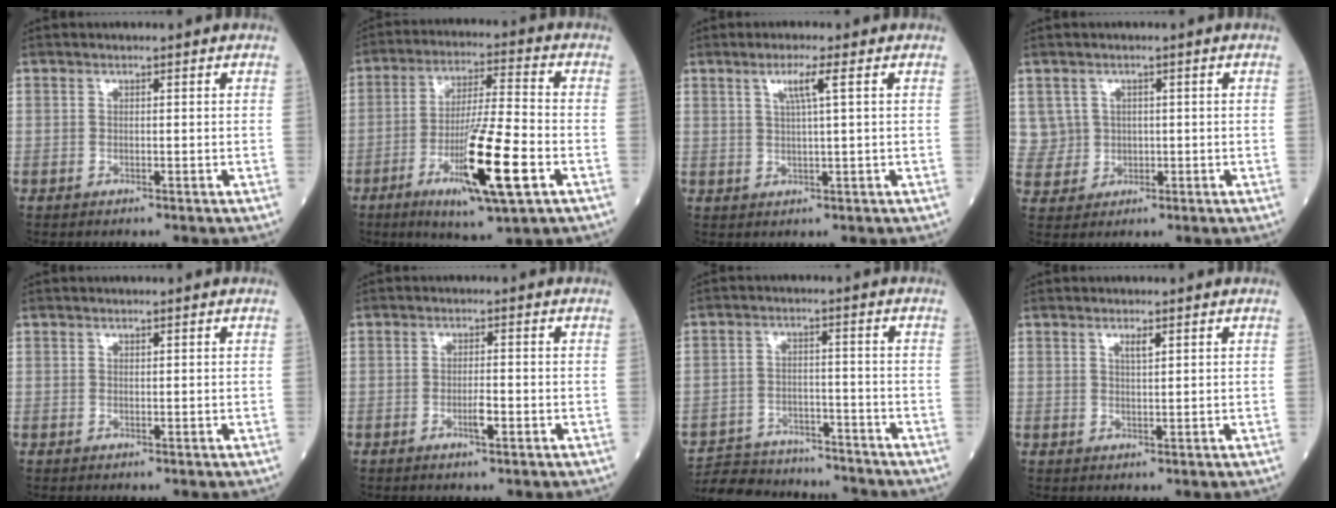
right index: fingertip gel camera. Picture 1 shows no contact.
{"total": 14.4, "force": [-5.4, 0.7, 13.3], "torque": [-0.239, -0.024, -0.092]}
{"total": 3.5, "force": [1.5, -0.5, 3.2], "torque": [-0.063, 0.001, 0.028]}
{"total": 4.6, "force": [1.2, 4.5, 0.0], "torque": [0.001, 0.010, 0.032]}
{"total": 0.0}
{"total": 2.3, "force": [-1.0, 0.3, 2.1], "torque": [-0.036, 0.000, -0.016]}
{"total": 12.9, "force": [-12.0, 4.0, 2.5], "torque": [-0.045, 0.018, -0.175]}
{"total": 1.5, "force": [0.9, 0.2, 1.2], "torque": [-0.024, -0.002, 0.016]}